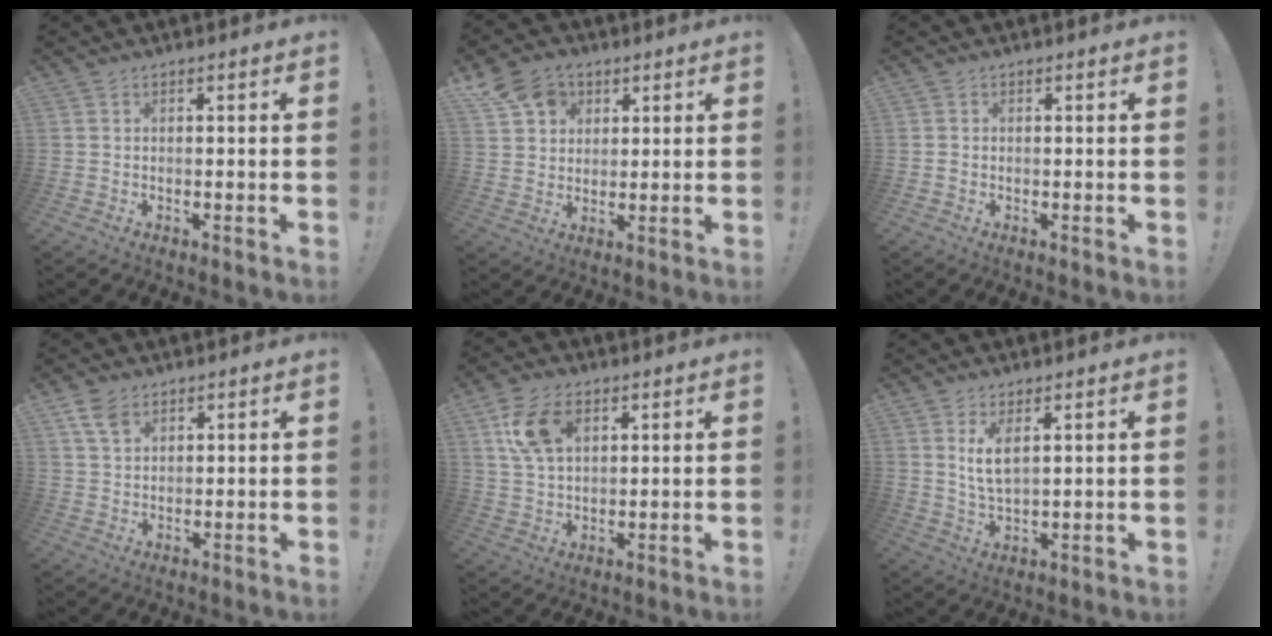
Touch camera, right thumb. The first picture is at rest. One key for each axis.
{"total": 11.2, "fx": 5.2, "fy": 8.8, "fz": 4.5, "tx": -0.069, "ty": -0.019, "tz": 0.108}
{"total": 0.6, "fx": 0.0, "fy": 0.6, "fz": 0.0, "tx": 0.000, "ty": 0.003, "tz": 0.000}
{"total": 5.4, "fx": 3.2, "fy": 3.0, "fz": 3.1, "tx": -0.058, "ty": -0.010, "tz": 0.062}
{"total": 11.5, "fx": 4.6, "fy": 7.4, "fz": 7.5, "tx": -0.148, "ty": -0.002, "tz": 0.090}
{"total": 5.9, "fx": 2.5, "fy": 2.3, "fz": 4.8, "tx": -0.090, "ty": -0.012, "tz": 0.041}